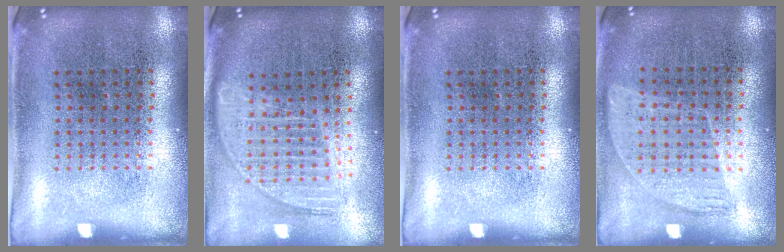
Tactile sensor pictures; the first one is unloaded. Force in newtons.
{"total": 1.8, "press": 1.5, "slide": 0.9}
{"total": 0.0}
{"total": 1.0, "press": 0.8, "slide": 0.5}